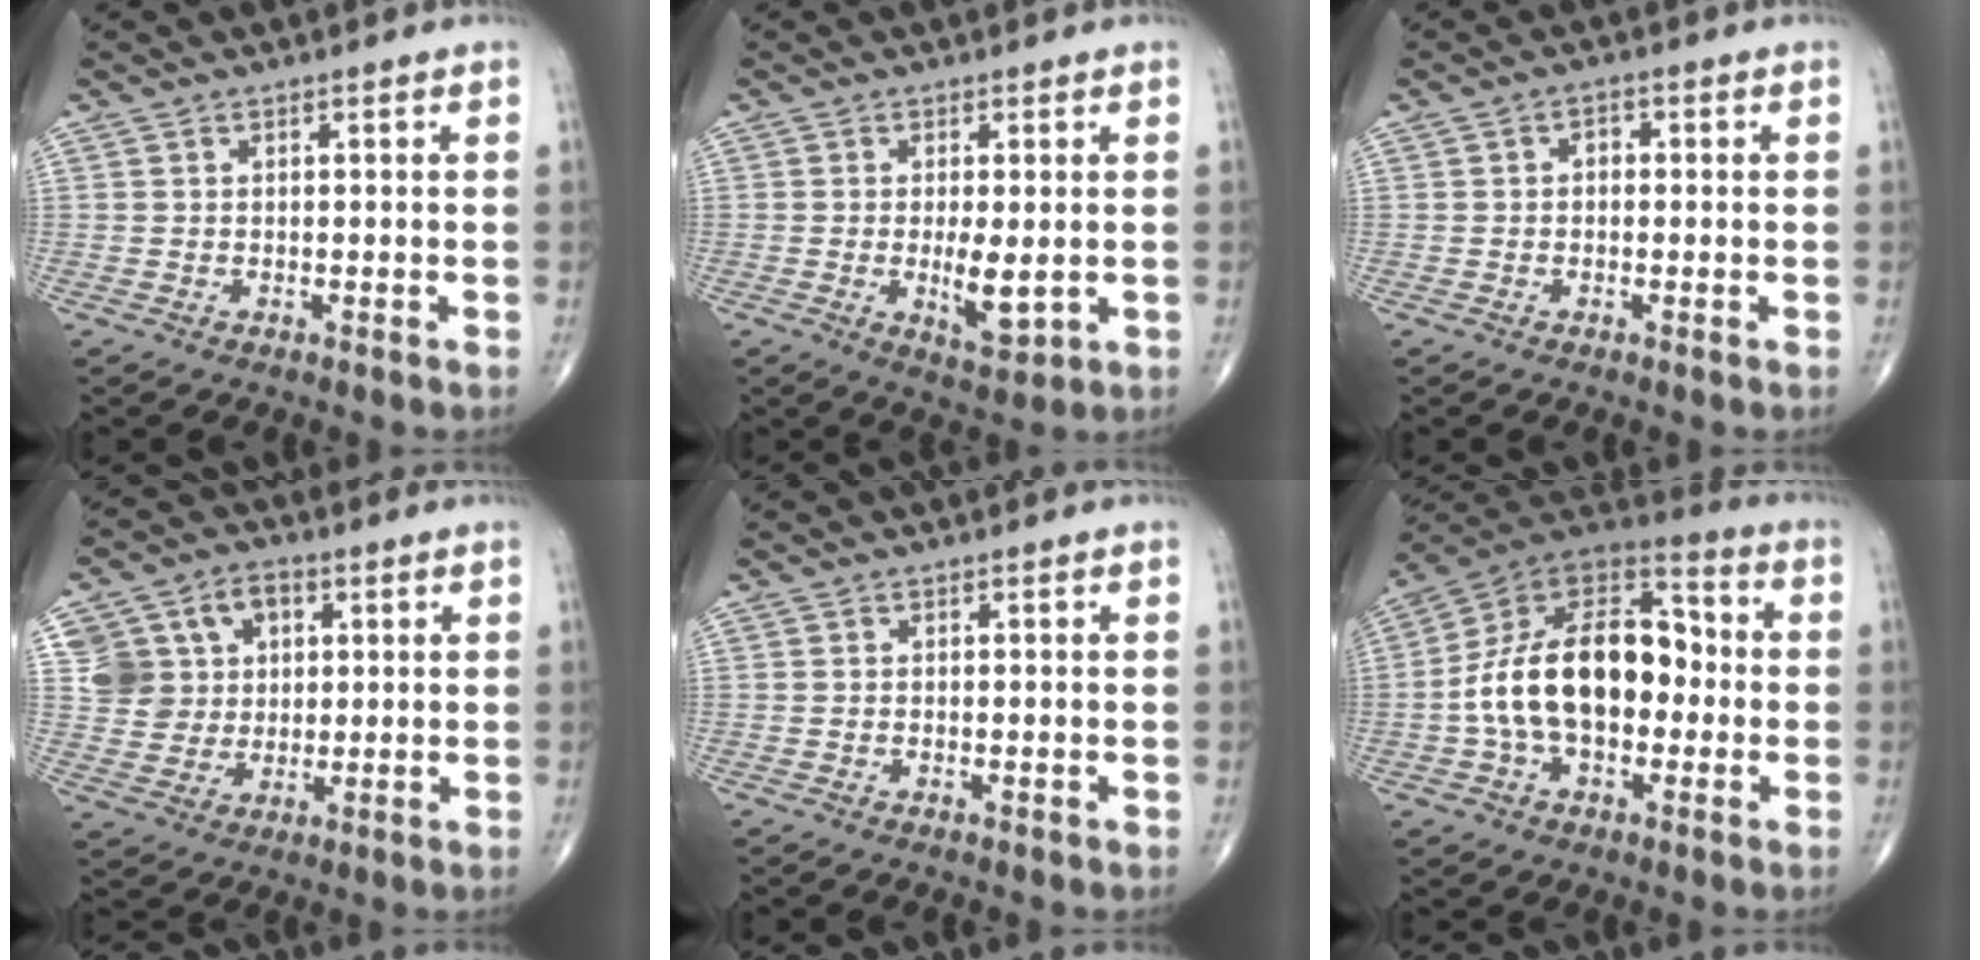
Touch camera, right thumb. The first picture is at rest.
{"total": 6.0, "force": [-0.5, 2.2, 5.6], "torque": [-0.091, -0.016, -0.003]}
{"total": 2.0, "force": [0.1, 1.4, 1.4], "torque": [-0.012, 0.010, -0.003]}
{"total": 10.7, "force": [3.2, 9.4, 4.0], "torque": [-0.036, 0.004, 0.061]}
{"total": 0.0}
{"total": 21.1, "force": [-1.4, 12.8, 16.8], "torque": [-0.275, 0.043, -0.030]}